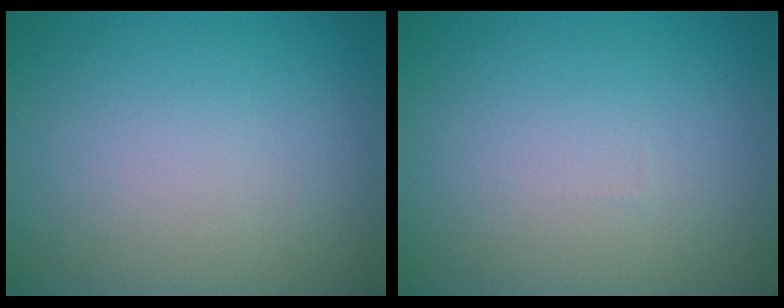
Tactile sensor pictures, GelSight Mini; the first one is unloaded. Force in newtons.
{"total": 0.0}